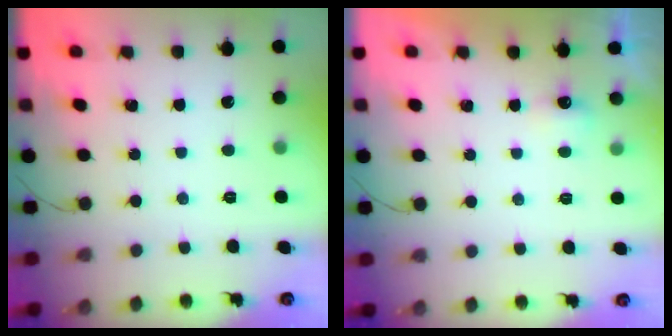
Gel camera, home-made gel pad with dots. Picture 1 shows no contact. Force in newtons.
{"total": 2.9, "press": 2.8, "slide": 0.8}